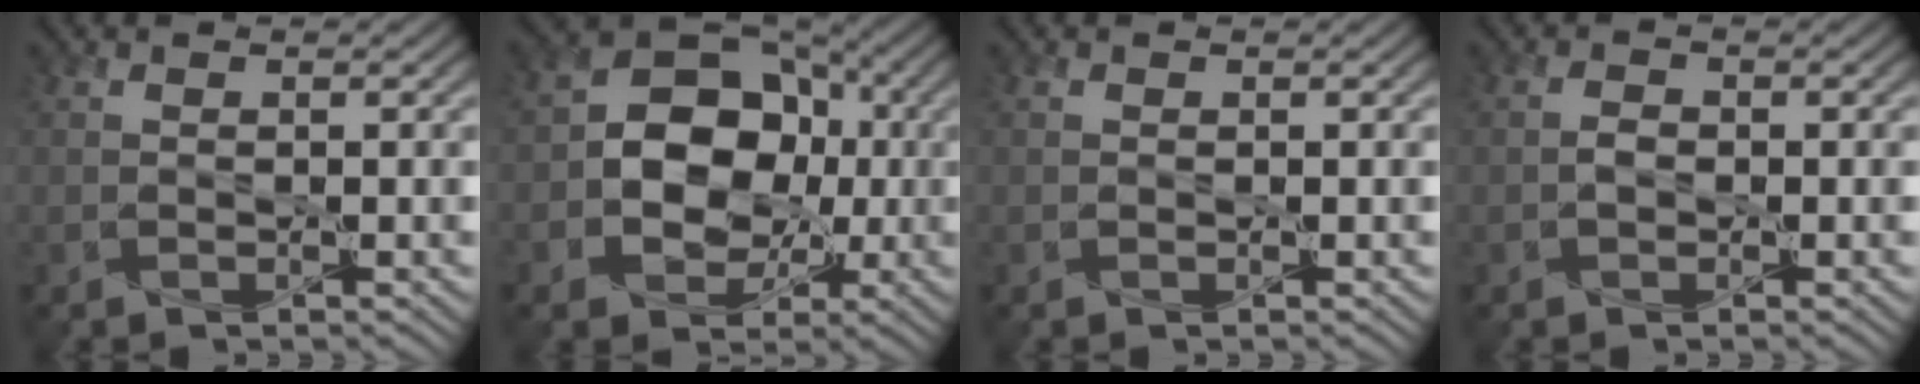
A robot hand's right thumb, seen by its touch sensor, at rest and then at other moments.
{"total": 11.4, "force": [-0.9, 8.8, 7.3], "torque": [-0.115, 0.004, -0.036]}
{"total": 0.0}
{"total": 1.3, "force": [-0.5, 0.8, 0.8], "torque": [-0.018, 0.002, -0.014]}